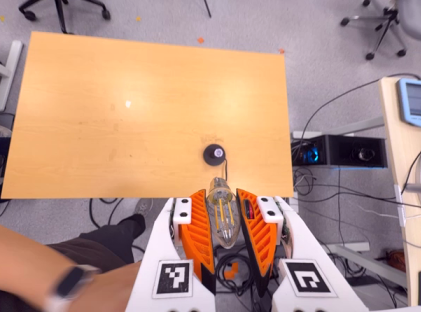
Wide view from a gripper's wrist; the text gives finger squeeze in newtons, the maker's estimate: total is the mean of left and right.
{"total": 13.4, "left": 14.0, "right": 12.7}